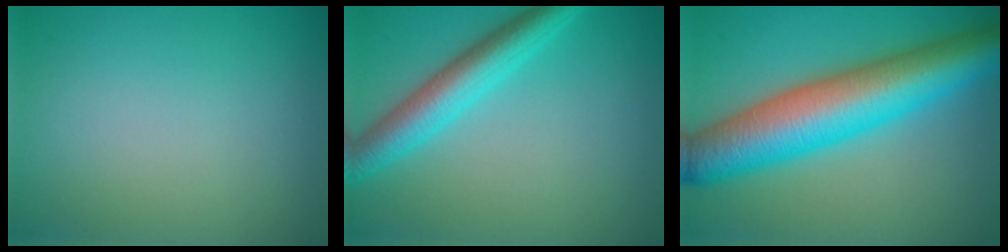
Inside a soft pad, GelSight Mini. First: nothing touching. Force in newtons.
{"total": 4.8, "press": 4.8, "slide": 0.1}
{"total": 11.1, "press": 11.1, "slide": 0.2}